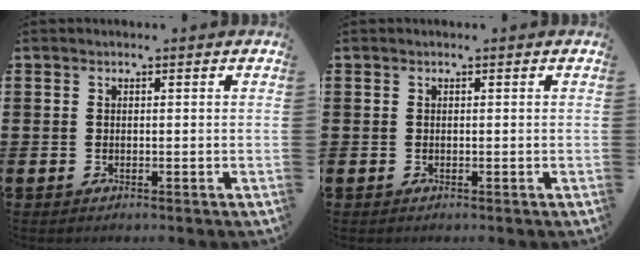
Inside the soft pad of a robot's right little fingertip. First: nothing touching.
{"total": 0.0}